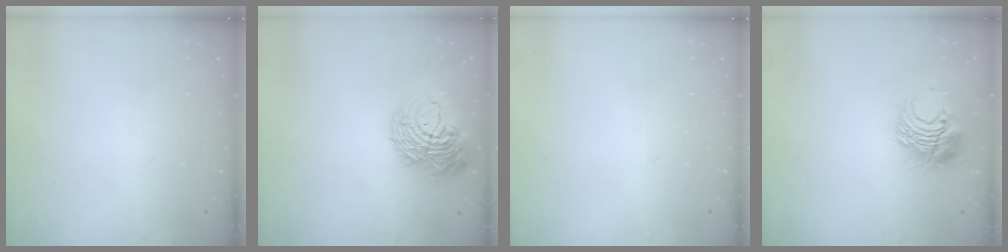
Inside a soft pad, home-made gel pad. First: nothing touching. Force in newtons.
{"total": 16.5, "press": 16.4, "slide": 1.6}
{"total": 0.0}
{"total": 10.3, "press": 10.3, "slide": 0.6}